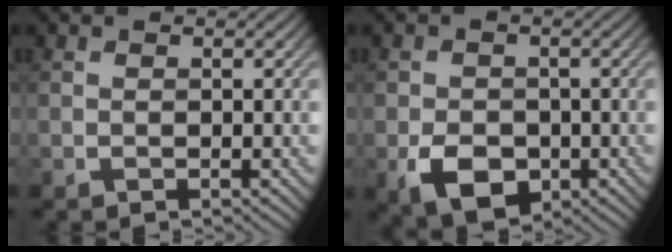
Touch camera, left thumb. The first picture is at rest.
{"total": 5.4, "force": [-2.0, 3.9, 3.1], "torque": [-0.060, -0.014, -0.038]}